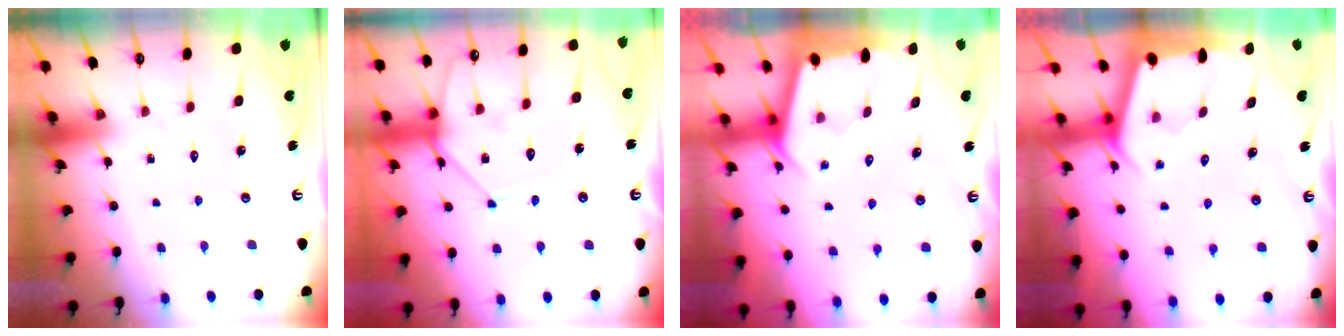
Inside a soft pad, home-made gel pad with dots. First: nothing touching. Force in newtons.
{"total": 13.0, "press": 13.0, "slide": 1.2}
{"total": 2.3, "press": 2.3, "slide": 0.3}
{"total": 2.4, "press": 2.4, "slide": 0.3}